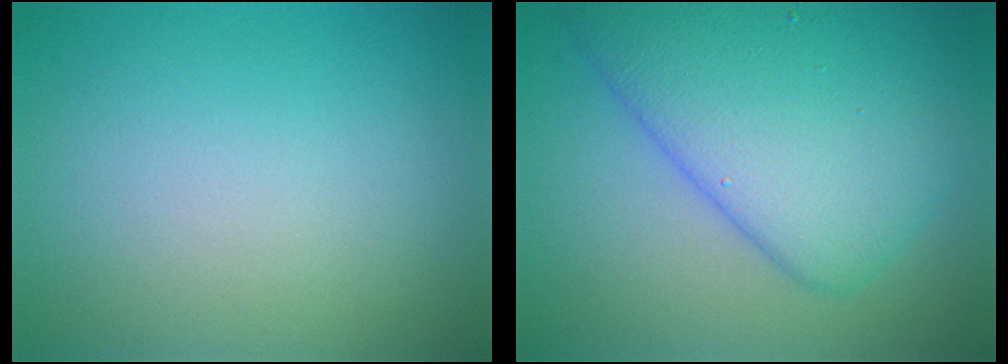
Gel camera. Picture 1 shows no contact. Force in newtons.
{"total": 9.0, "press": 9.0, "slide": 0.2}